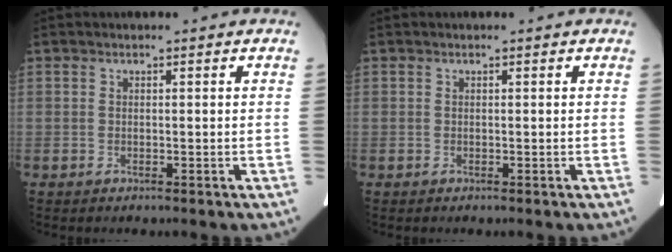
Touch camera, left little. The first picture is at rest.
{"total": 0.0}